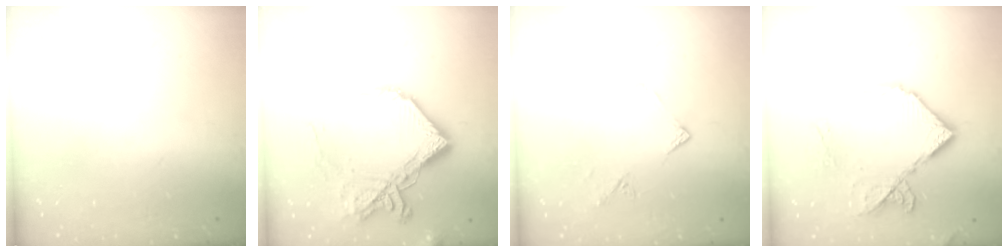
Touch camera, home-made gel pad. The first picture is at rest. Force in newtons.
{"total": 19.0, "press": 18.9, "slide": 2.4}
{"total": 5.9, "press": 5.9, "slide": 0.6}
{"total": 14.1, "press": 14.0, "slide": 1.1}